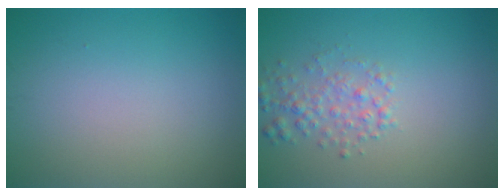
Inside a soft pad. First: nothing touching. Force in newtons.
{"total": 2.3, "press": 2.3, "slide": 0.1}